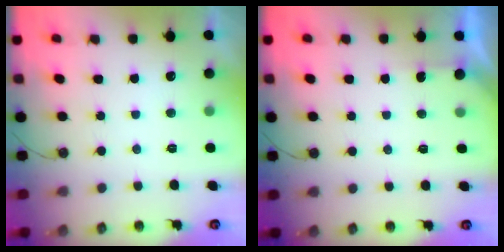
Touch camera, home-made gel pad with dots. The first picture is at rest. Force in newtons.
{"total": 2.3, "press": 2.2, "slide": 0.3}